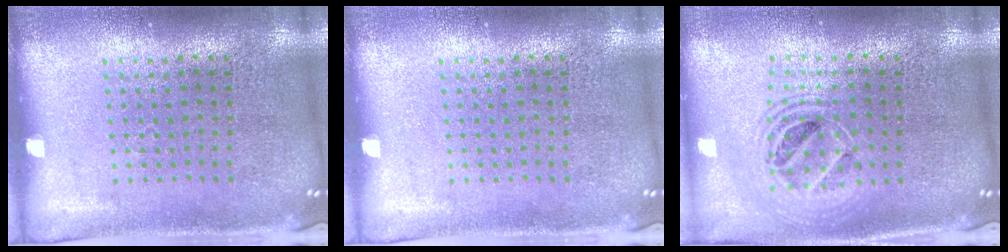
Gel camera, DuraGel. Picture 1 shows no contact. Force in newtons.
{"total": 0.0}
{"total": 1.8, "press": 1.5, "slide": 1.1}